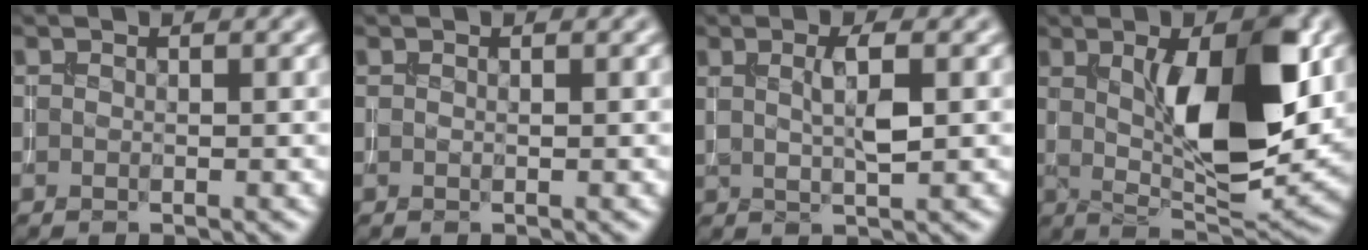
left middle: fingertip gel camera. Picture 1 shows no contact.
{"total": 0.0}
{"total": 2.5, "force": [0.8, 0.5, 2.3], "torque": [-0.042, 0.004, 0.016]}
{"total": 10.5, "force": [1.9, 3.1, 9.8], "torque": [-0.143, 0.000, 0.036]}